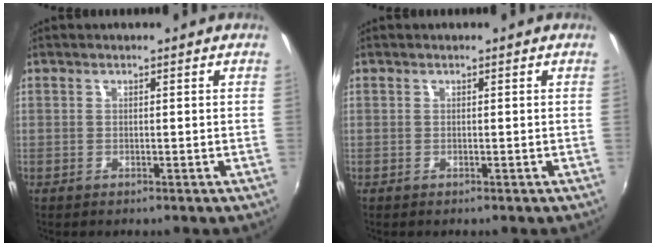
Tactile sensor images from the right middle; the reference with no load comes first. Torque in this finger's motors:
{"motor_torque": [0.12, -0.23, 0.04, 0.00]}